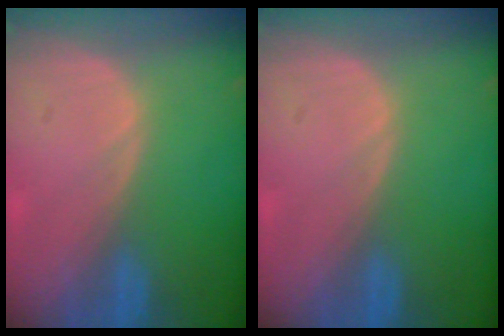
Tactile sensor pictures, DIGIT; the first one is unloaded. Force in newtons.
{"total": 0.0}